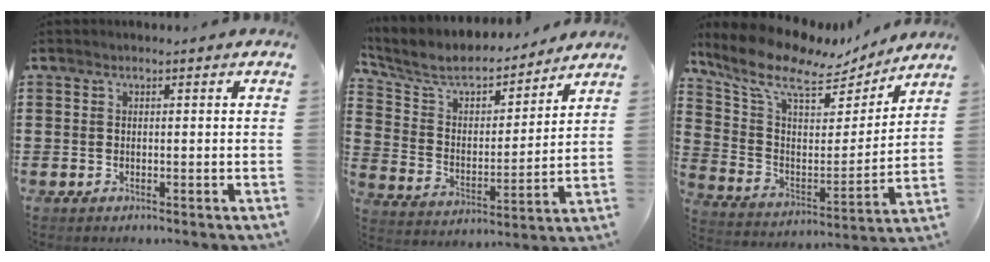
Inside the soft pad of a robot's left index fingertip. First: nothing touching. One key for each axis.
{"total": 6.7, "fx": 5.8, "fy": 2.1, "fz": 2.6, "tx": -0.081, "ty": -0.037, "tz": 0.096}
{"total": 10.4, "fx": 8.0, "fy": 3.6, "fz": 5.7, "tx": -0.149, "ty": -0.042, "tz": 0.135}